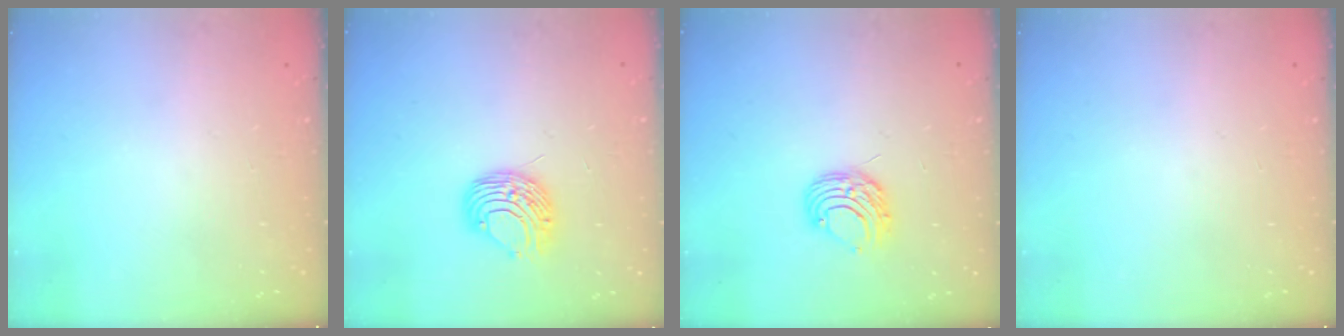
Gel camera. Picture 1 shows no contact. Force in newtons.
{"total": 8.9, "press": 8.9, "slide": 0.7}
{"total": 7.4, "press": 7.4, "slide": 0.7}
{"total": 0.0}